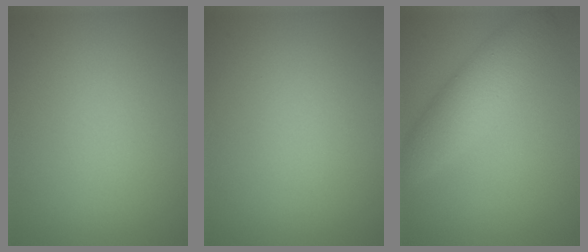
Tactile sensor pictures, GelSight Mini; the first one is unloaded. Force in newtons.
{"total": 0.0}
{"total": 4.2, "press": 4.2, "slide": 0.1}